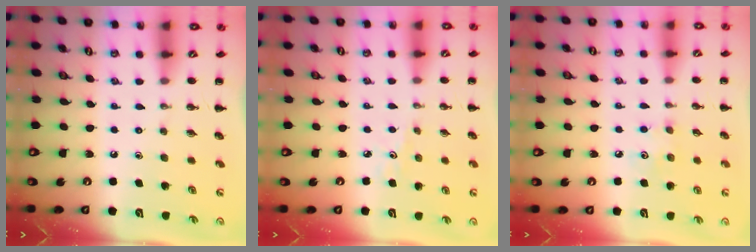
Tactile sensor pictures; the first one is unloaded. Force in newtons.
{"total": 2.2, "press": 2.0, "slide": 0.7}
{"total": 4.3, "press": 4.1, "slide": 1.1}